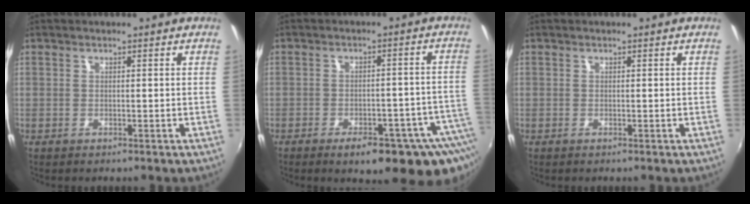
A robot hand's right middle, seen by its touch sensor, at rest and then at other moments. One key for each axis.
{"total": 17.4, "fx": -12.0, "fy": 5.8, "fz": 11.1, "tx": -0.136, "ty": -0.027, "tz": -0.141}
{"total": 0.0}